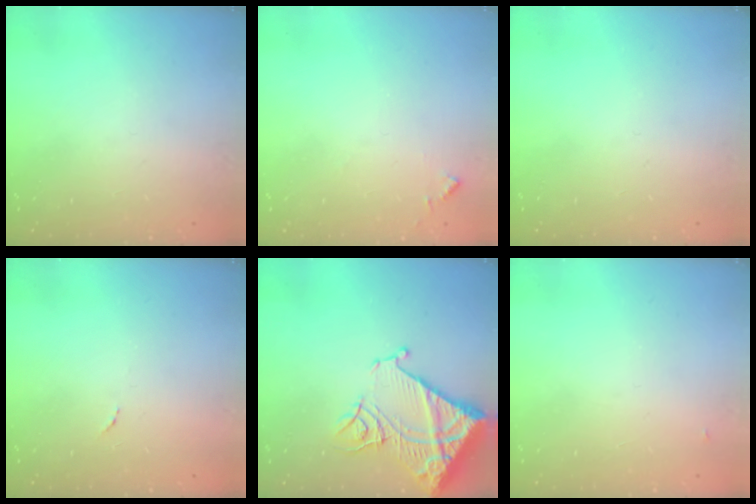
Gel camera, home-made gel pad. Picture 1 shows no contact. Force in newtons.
{"total": 5.8, "press": 5.7, "slide": 0.7}
{"total": 0.0}
{"total": 3.3, "press": 3.3, "slide": 0.2}
{"total": 18.4, "press": 18.3, "slide": 2.2}
{"total": 2.8, "press": 2.8, "slide": 0.4}